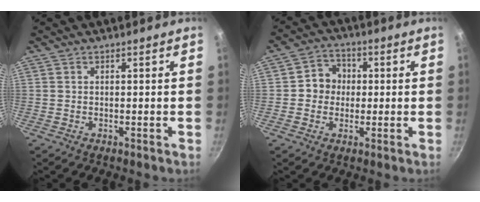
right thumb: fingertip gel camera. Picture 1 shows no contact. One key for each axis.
{"total": 6.2, "fx": 0.3, "fy": 5.7, "fz": 2.4, "tx": 0.002, "ty": 0.011, "tz": -0.008}